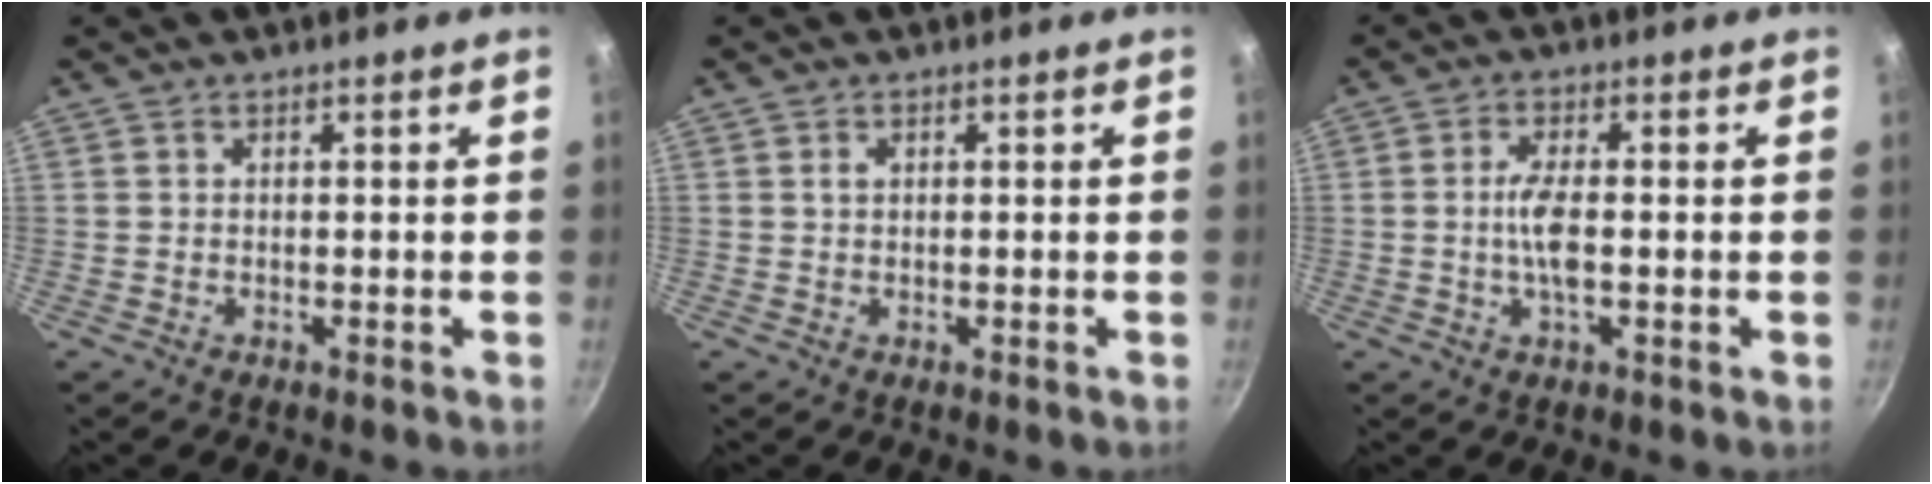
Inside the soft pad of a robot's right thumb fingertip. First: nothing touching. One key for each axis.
{"total": 1.1, "fx": 0.3, "fy": 0.8, "fz": 0.7, "tx": -0.010, "ty": 0.003, "tz": 0.005}
{"total": 5.5, "fx": -0.5, "fy": 1.7, "fz": 5.2, "tx": -0.107, "ty": 0.002, "tz": -0.014}